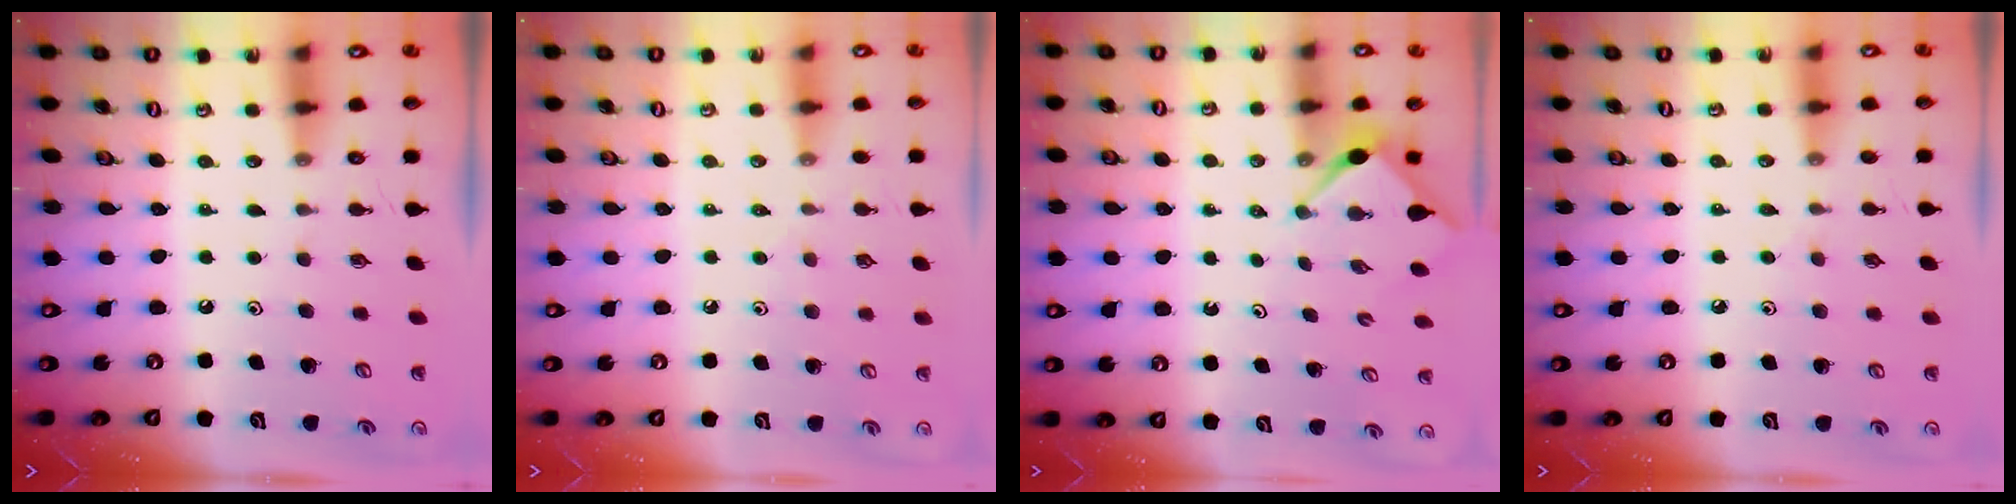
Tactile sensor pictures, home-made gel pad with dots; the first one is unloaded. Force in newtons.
{"total": 3.0, "press": 3.0, "slide": 0.7}
{"total": 2.9, "press": 2.9, "slide": 0.4}
{"total": 2.9, "press": 2.8, "slide": 0.4}